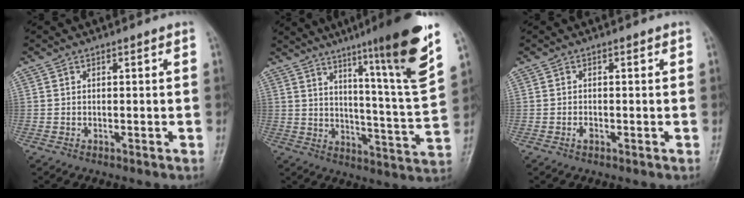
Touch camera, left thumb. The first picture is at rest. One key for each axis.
{"total": 19.6, "fx": 11.9, "fy": 0.4, "fz": 15.6, "tx": -0.207, "ty": -0.064, "tz": 0.171}
{"total": 1.0, "fx": -0.5, "fy": 0.7, "fz": 0.6, "tx": -0.008, "ty": 0.001, "tz": -0.010}